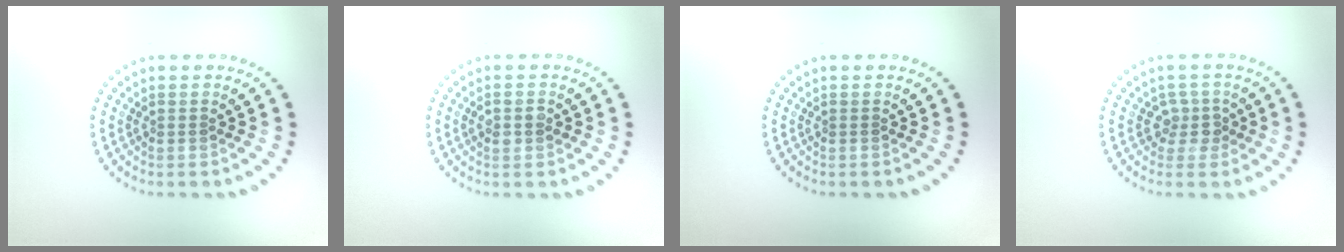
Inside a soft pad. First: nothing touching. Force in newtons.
{"total": 1.8, "press": 1.8, "slide": 0.1}
{"total": 0.0}
{"total": 2.0, "press": 1.5, "slide": 1.3}